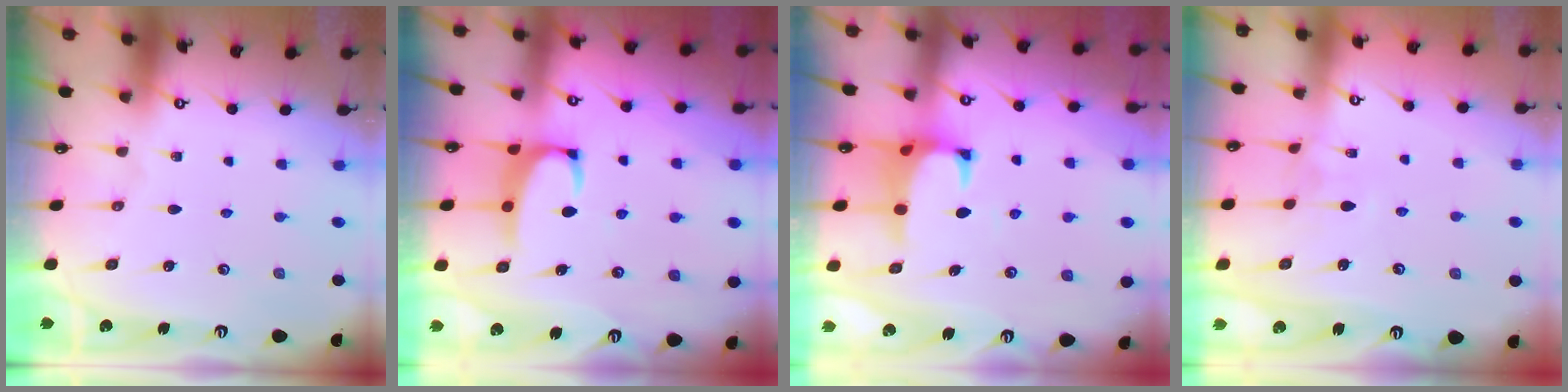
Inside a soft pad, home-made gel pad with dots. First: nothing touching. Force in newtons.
{"total": 2.6, "press": 2.5, "slide": 0.8}
{"total": 1.0, "press": 0.5, "slide": 0.9}
{"total": 2.9, "press": 2.9, "slide": 0.3}